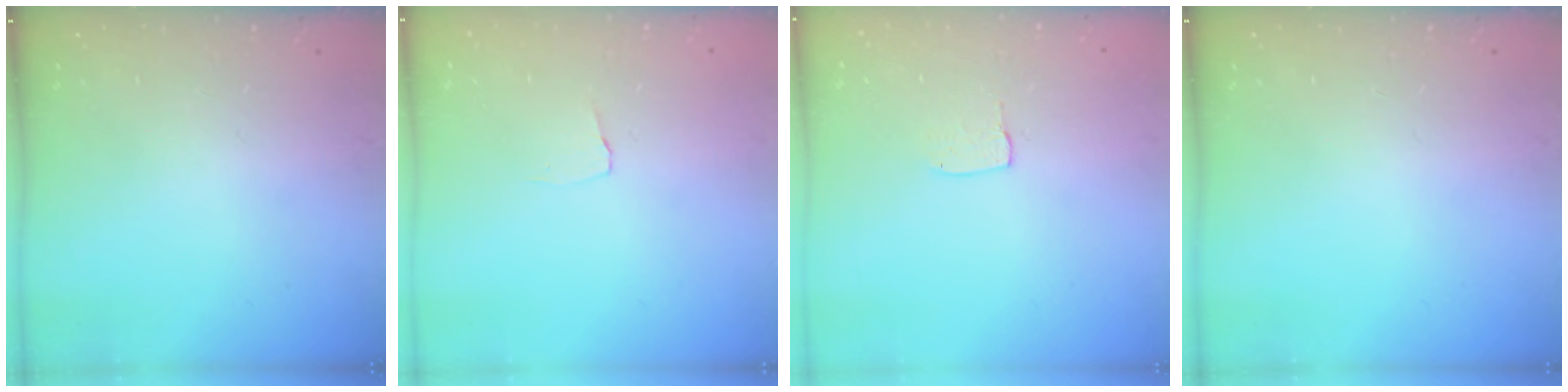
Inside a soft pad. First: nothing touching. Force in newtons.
{"total": 2.9, "press": 2.8, "slide": 0.3}
{"total": 3.3, "press": 3.3, "slide": 0.1}
{"total": 0.0}